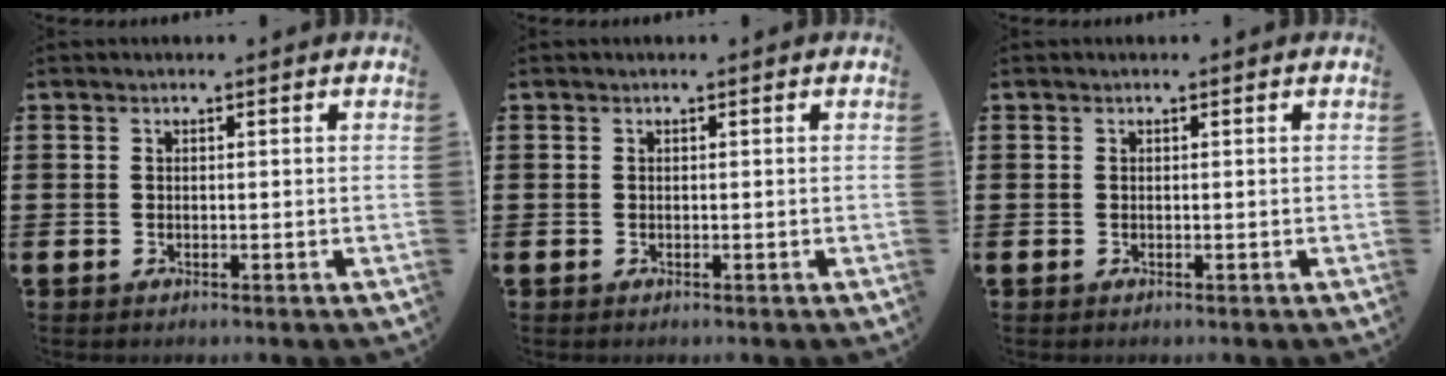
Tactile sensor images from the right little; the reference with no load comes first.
{"total": 0.0}
{"total": 0.0}